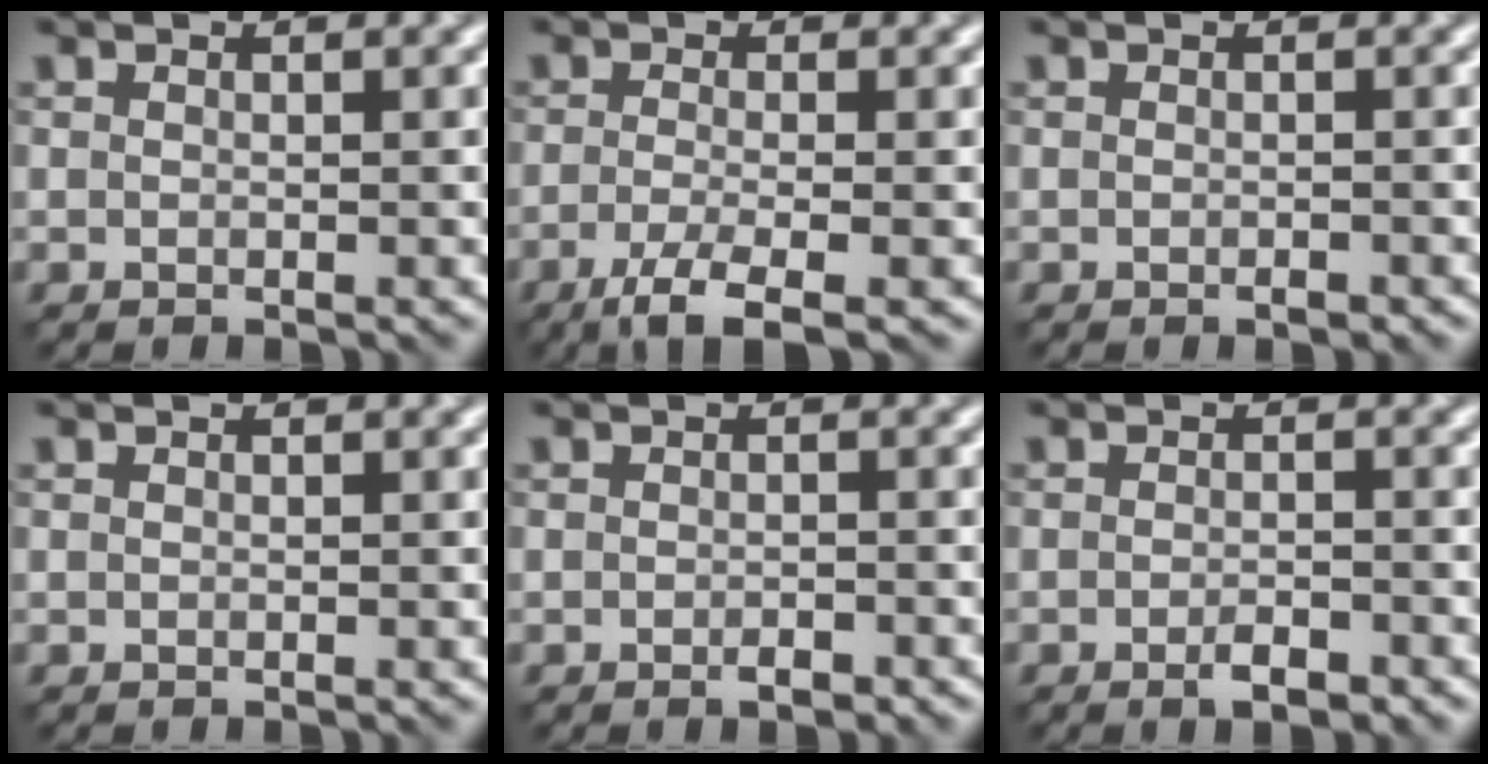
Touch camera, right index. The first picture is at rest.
{"total": 3.8, "force": [-2.1, 0.8, 3.1], "torque": [-0.058, -0.008, -0.050]}
{"total": 0.7, "force": [-0.4, 0.2, 0.5], "torque": [-0.006, -0.001, -0.004]}
{"total": 0.0}
{"total": 1.2, "force": [-0.7, 0.4, 0.8], "torque": [-0.013, -0.003, -0.010]}
{"total": 2.0, "force": [-1.2, 0.6, 1.5], "torque": [-0.024, -0.002, -0.019]}